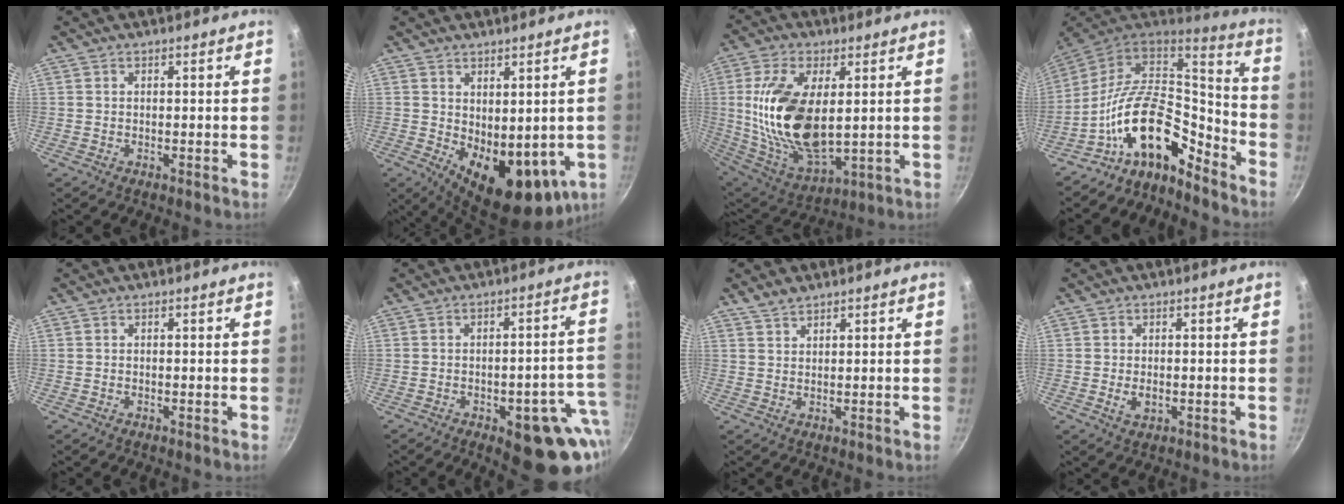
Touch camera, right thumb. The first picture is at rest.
{"total": 13.9, "force": [-0.9, 8.0, 11.4], "torque": [-0.139, -0.027, 0.010]}
{"total": 20.1, "force": [2.7, 10.4, 17.0], "torque": [-0.323, -0.019, 0.063]}
{"total": 17.9, "force": [-9.5, 9.2, 12.1], "torque": [-0.178, 0.084, -0.186]}
{"total": 0.0}
{"total": 16.8, "force": [-5.5, 7.3, 14.1], "torque": [-0.109, 0.020, -0.064]}
{"total": 2.5, "force": [2.2, 0.8, 1.0], "torque": [-0.016, -0.007, 0.043]}
{"total": 2.9, "force": [-0.6, 1.9, 2.2], "torque": [-0.037, 0.000, -0.008]}